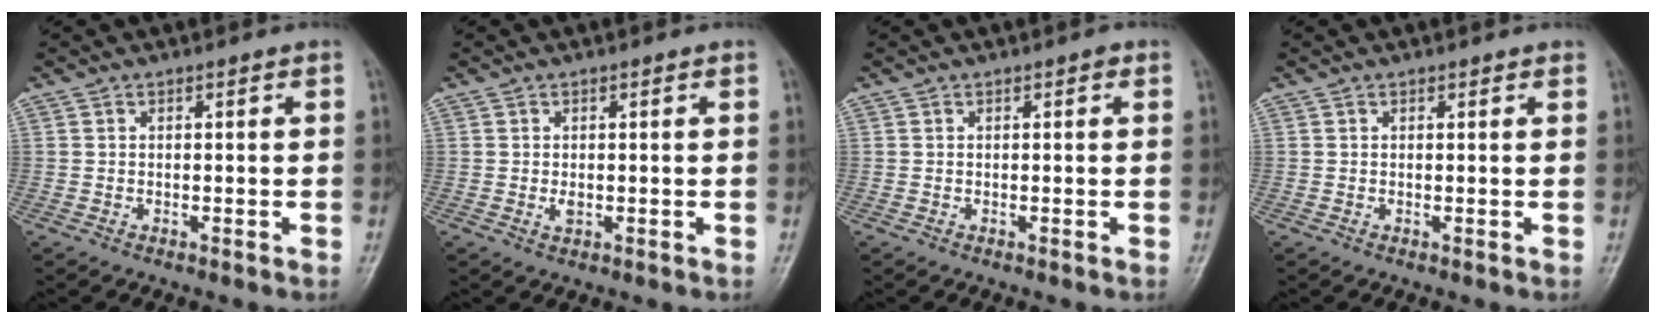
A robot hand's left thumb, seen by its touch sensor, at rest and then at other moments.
{"total": 1.4, "force": [0.0, 0.9, 1.1], "torque": [-0.016, -0.002, 0.000]}
{"total": 0.8, "force": [0.4, 0.4, 0.6], "torque": [-0.003, 0.001, 0.001]}
{"total": 0.7, "force": [0.5, 0.3, 0.2], "torque": [-0.003, -0.003, 0.005]}